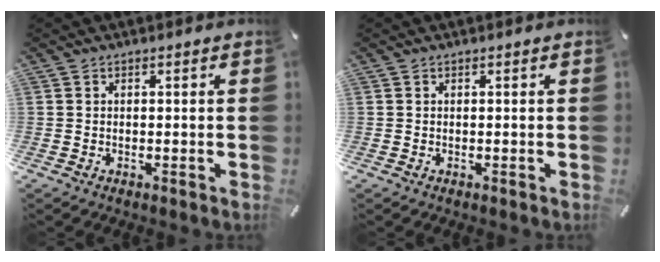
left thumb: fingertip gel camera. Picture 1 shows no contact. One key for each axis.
{"total": 0.0}